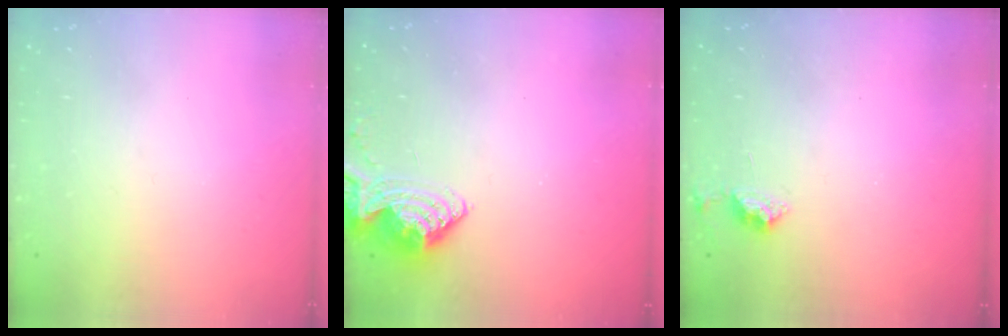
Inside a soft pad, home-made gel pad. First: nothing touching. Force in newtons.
{"total": 9.4, "press": 9.4, "slide": 0.4}
{"total": 7.5, "press": 7.5, "slide": 0.5}